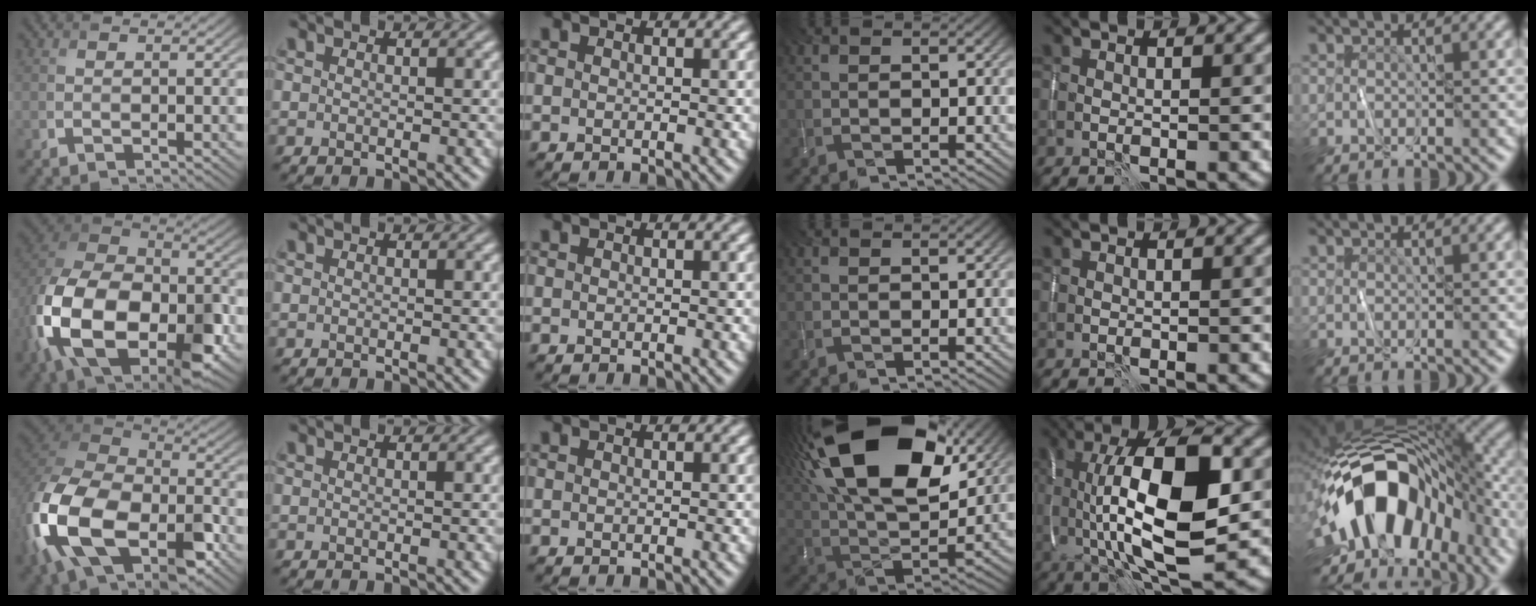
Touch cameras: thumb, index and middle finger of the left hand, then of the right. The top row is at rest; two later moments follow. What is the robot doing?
{"motion": "wipe", "object": "whiteboard"}